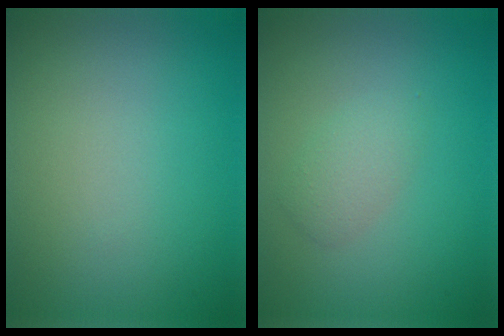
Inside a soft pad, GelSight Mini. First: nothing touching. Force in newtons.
{"total": 1.7, "press": 1.7, "slide": 0.1}